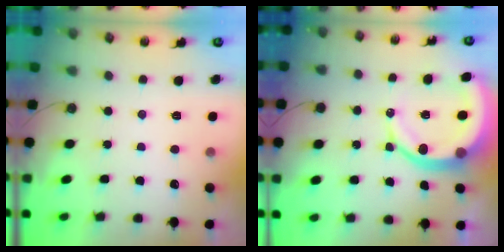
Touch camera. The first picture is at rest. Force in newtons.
{"total": 12.6, "press": 12.5, "slide": 1.6}